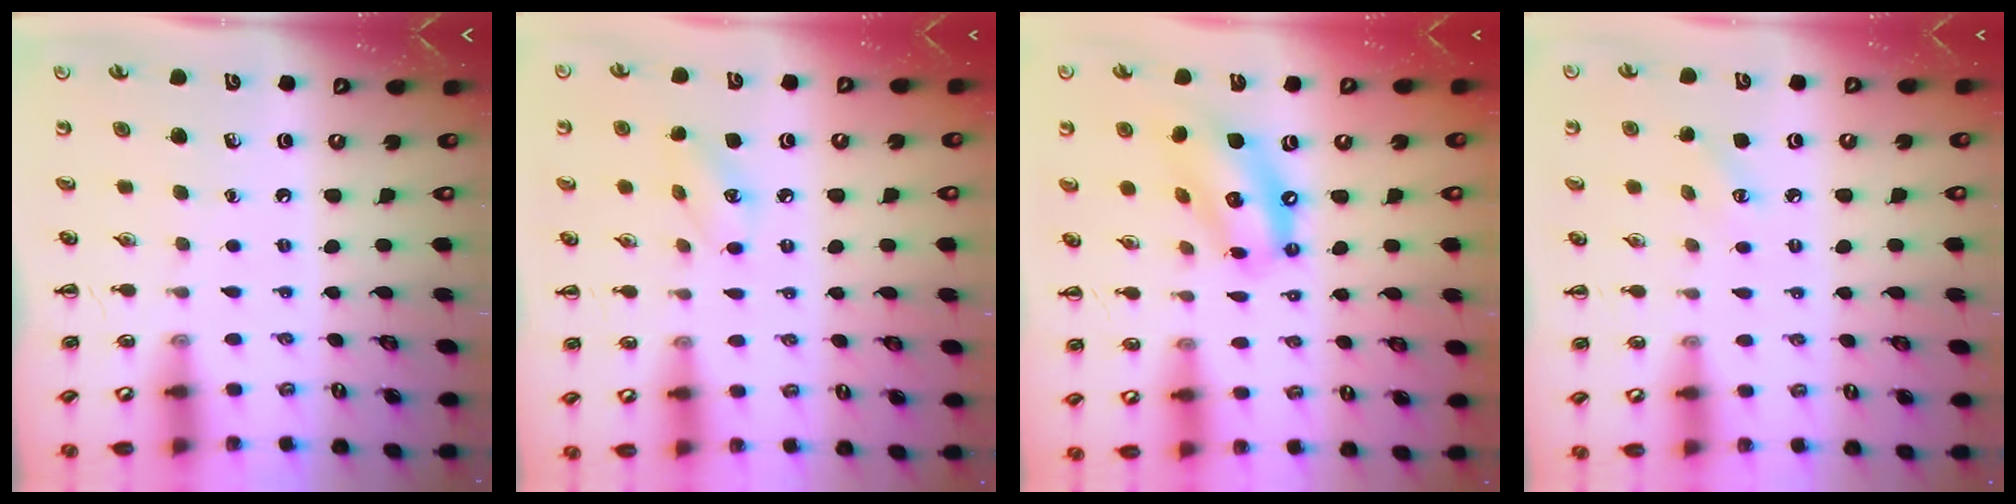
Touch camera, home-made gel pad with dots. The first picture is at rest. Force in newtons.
{"total": 6.3, "press": 6.2, "slide": 1.4}
{"total": 13.3, "press": 12.8, "slide": 3.4}
{"total": 5.2, "press": 5.0, "slide": 1.5}